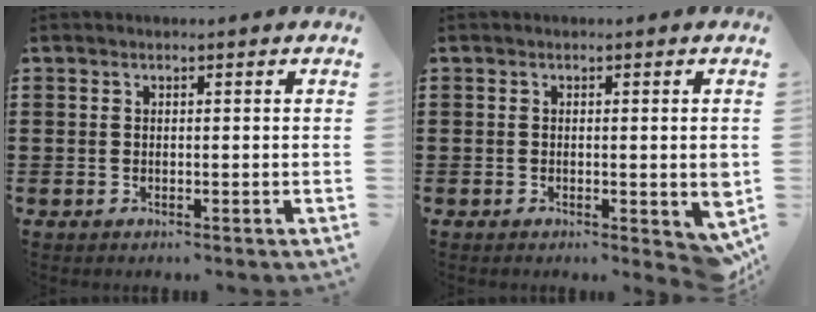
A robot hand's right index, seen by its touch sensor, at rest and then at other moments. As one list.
[{"total": 1.6, "force": [0.0, 0.5, 1.5], "torque": [-0.021, -0.002, -0.002]}]